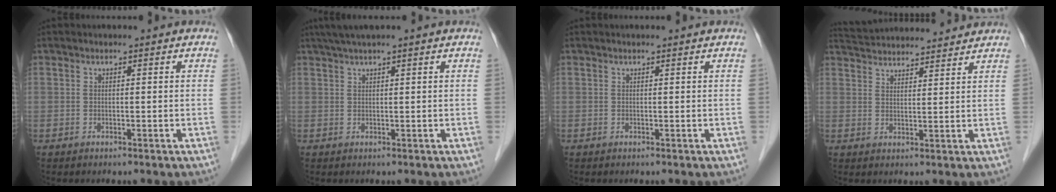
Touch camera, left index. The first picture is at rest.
{"total": 3.3, "force": [2.5, -0.5, 2.0], "torque": [-0.040, 0.022, 0.050]}
{"total": 0.5, "force": [0.5, 0.0, 0.1], "torque": [-0.003, 0.004, 0.008]}
{"total": 13.5, "force": [12.9, 1.8, 3.5], "torque": [-0.066, 0.038, 0.196]}